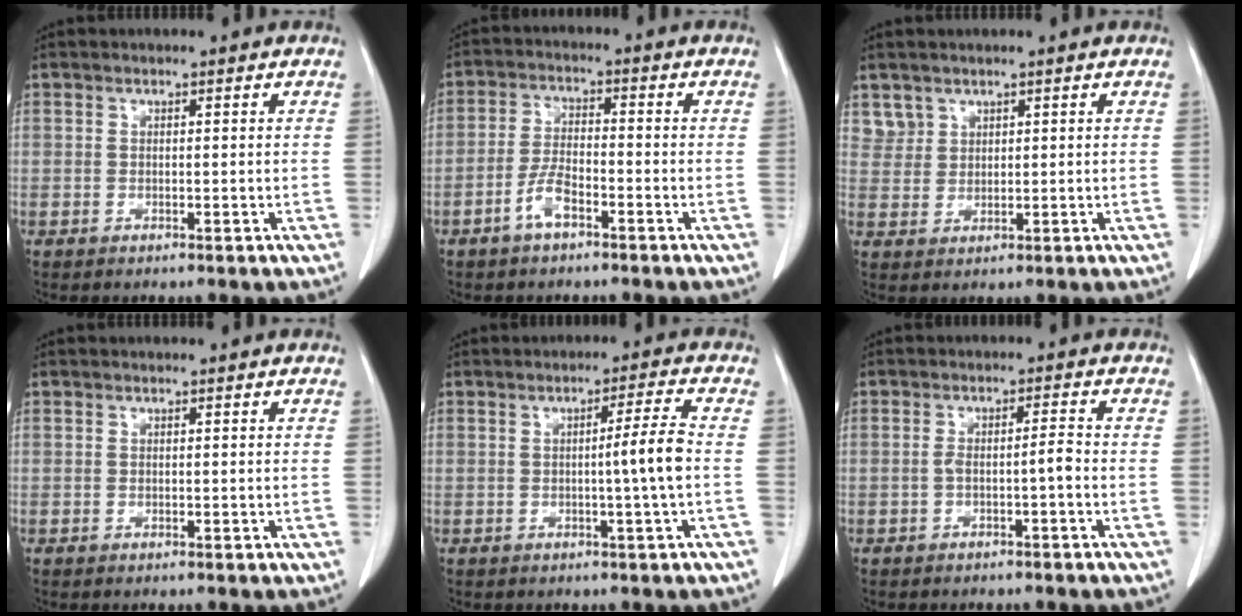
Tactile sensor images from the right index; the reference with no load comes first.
{"total": 4.7, "force": [-2.8, 1.5, 3.4], "torque": [-0.072, 0.006, -0.055]}
{"total": 2.8, "force": [2.1, 1.8, -0.3], "torque": [0.020, 0.005, 0.038]}
{"total": 0.0}
{"total": 4.6, "force": [-0.7, -1.2, 4.4], "torque": [-0.065, 0.001, -0.012]}
{"total": 2.5, "force": [-1.0, 0.1, 2.3], "torque": [-0.040, 0.011, -0.014]}